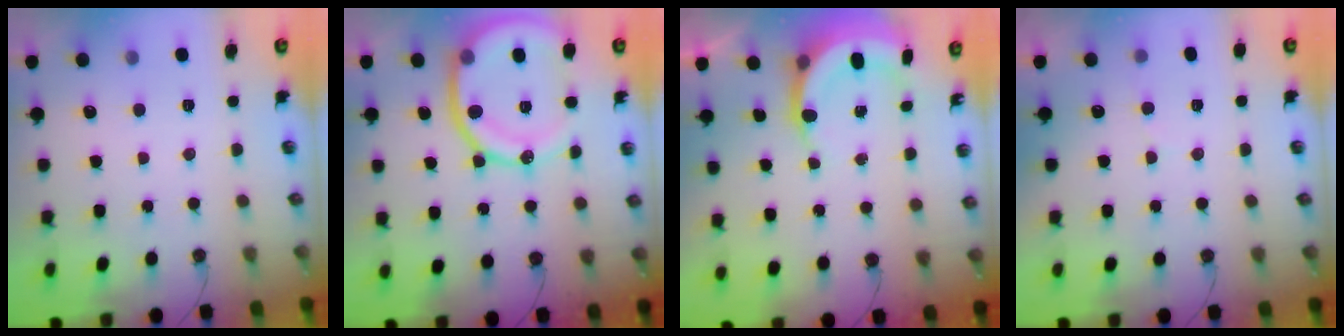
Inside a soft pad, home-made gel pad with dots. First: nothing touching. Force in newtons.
{"total": 17.8, "press": 17.7, "slide": 2.2}
{"total": 6.0, "press": 5.9, "slide": 1.2}
{"total": 4.6, "press": 4.3, "slide": 1.8}